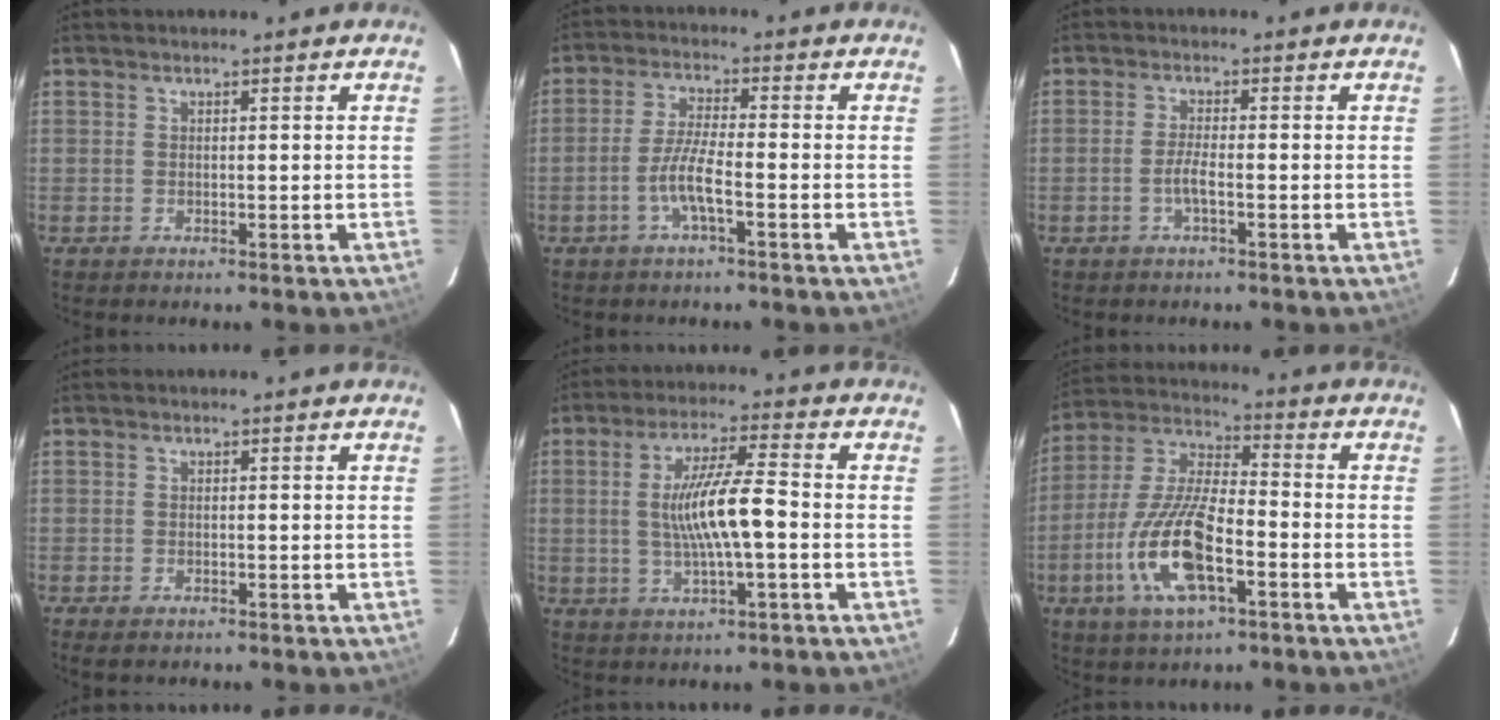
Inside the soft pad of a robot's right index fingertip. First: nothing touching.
{"total": 5.3, "force": [-2.4, 0.4, 4.7], "torque": [-0.101, 0.001, -0.046]}
{"total": 2.3, "force": [-1.1, 0.1, 2.1], "torque": [-0.043, -0.001, -0.020]}
{"total": 1.8, "force": [-1.3, 0.8, 0.9], "torque": [-0.020, -0.005, -0.024]}
{"total": 10.0, "force": [-1.0, 1.1, 9.9], "torque": [-0.183, 0.000, -0.015]}
{"total": 16.0, "force": [-6.1, 5.5, 13.7], "torque": [-0.292, -0.010, -0.118]}